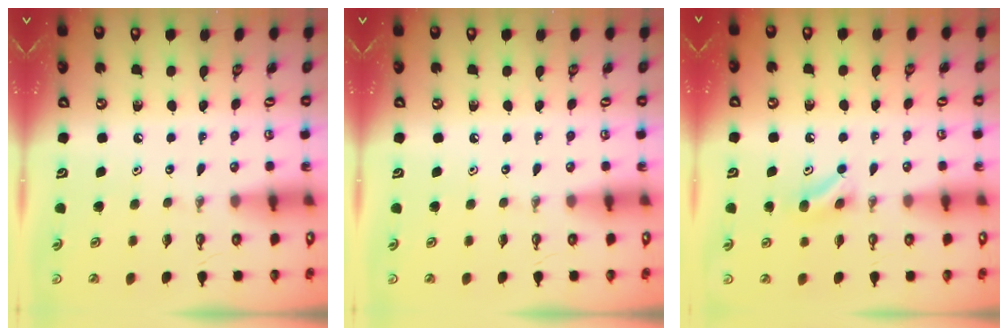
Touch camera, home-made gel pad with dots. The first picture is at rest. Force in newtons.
{"total": 0.0}
{"total": 5.1, "press": 4.9, "slide": 1.4}